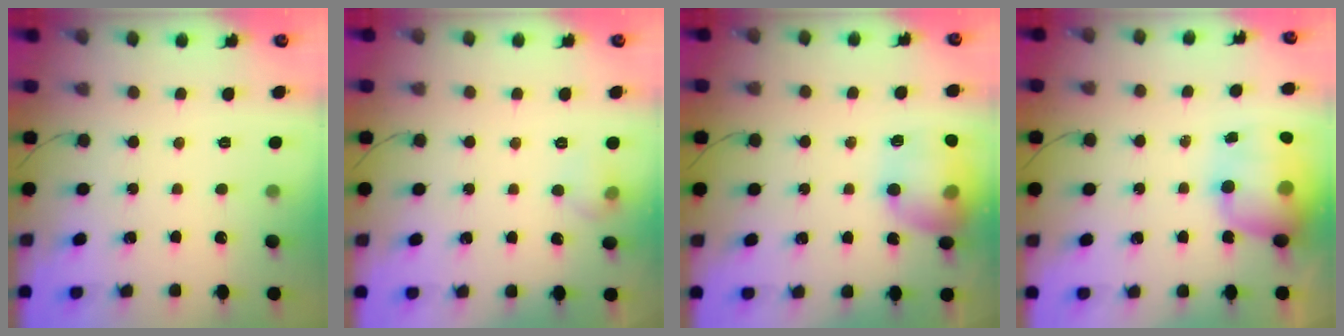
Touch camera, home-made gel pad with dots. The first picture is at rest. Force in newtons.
{"total": 5.1, "press": 4.8, "slide": 1.6}
{"total": 16.4, "press": 16.3, "slide": 1.5}
{"total": 15.6, "press": 15.1, "slide": 3.8}